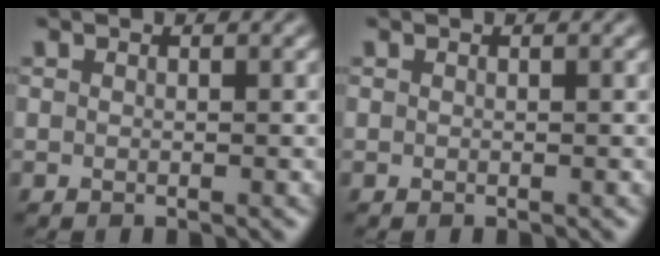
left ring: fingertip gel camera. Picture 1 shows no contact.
{"total": 0.0}